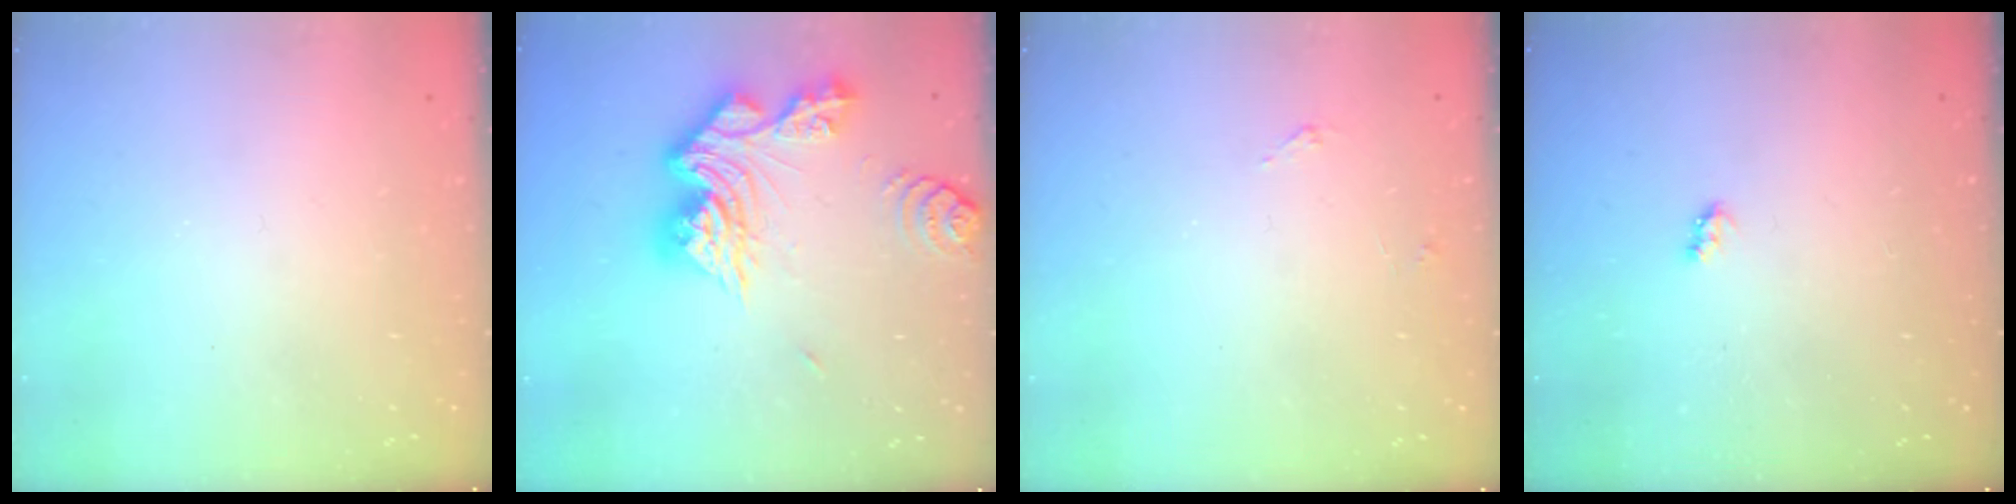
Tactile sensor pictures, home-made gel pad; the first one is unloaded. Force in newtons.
{"total": 17.0, "press": 16.9, "slide": 1.8}
{"total": 3.1, "press": 3.1, "slide": 0.4}
{"total": 2.6, "press": 2.6, "slide": 0.4}